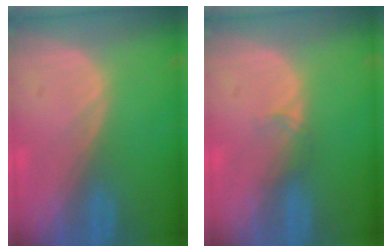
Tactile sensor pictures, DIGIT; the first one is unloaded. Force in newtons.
{"total": 1.3, "press": 1.2, "slide": 0.2}